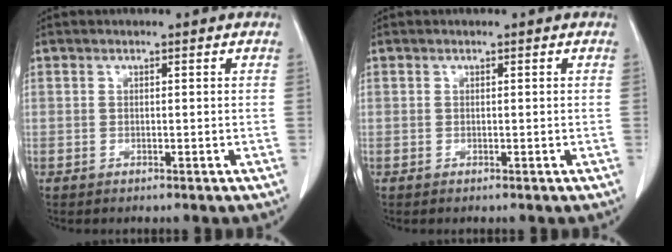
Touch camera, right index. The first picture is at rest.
{"total": 0.0}